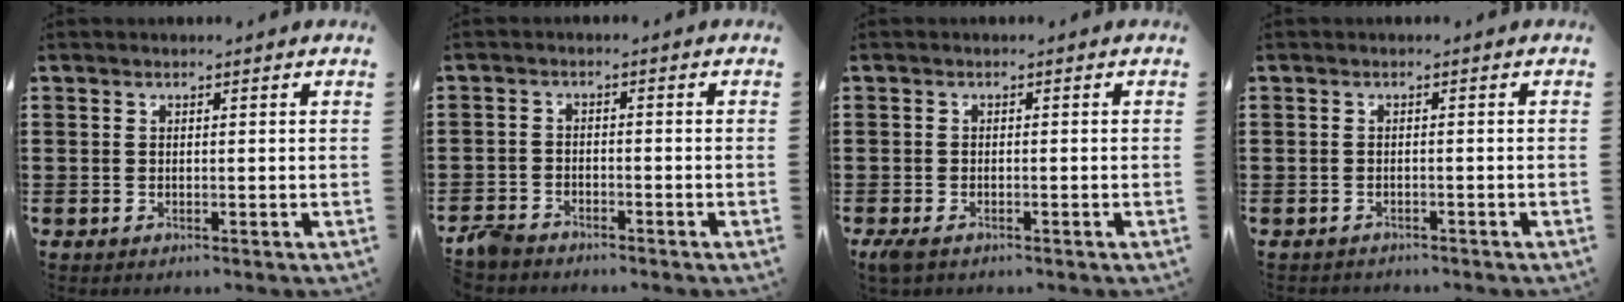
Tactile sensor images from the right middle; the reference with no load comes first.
{"total": 2.8, "force": [-2.7, 0.8, 0.4], "torque": [-0.025, 0.000, -0.061]}
{"total": 1.3, "force": [-0.9, 0.6, 0.8], "torque": [-0.031, -0.007, -0.023]}
{"total": 1.0, "force": [-0.9, 0.3, -0.2], "torque": [0.002, 0.004, -0.022]}